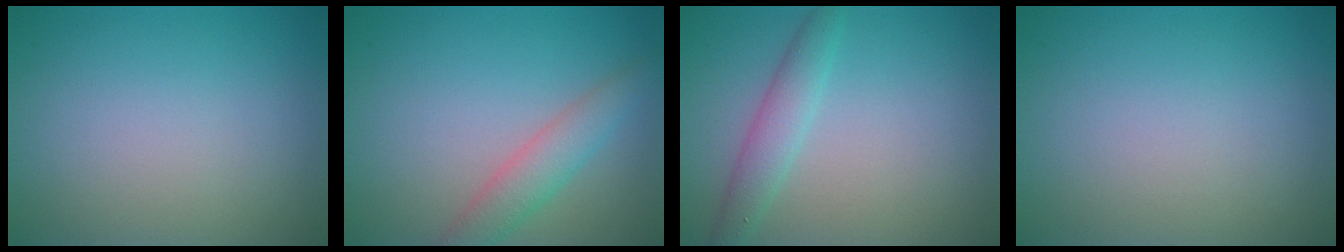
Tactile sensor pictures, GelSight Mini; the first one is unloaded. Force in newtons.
{"total": 2.9, "press": 2.9, "slide": 0.1}
{"total": 2.5, "press": 2.5, "slide": 0.0}
{"total": 0.0}